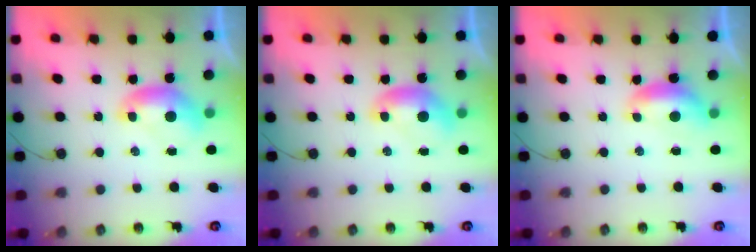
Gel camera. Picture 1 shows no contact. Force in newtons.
{"total": 0.0}
{"total": 1.7, "press": 1.6, "slide": 0.7}